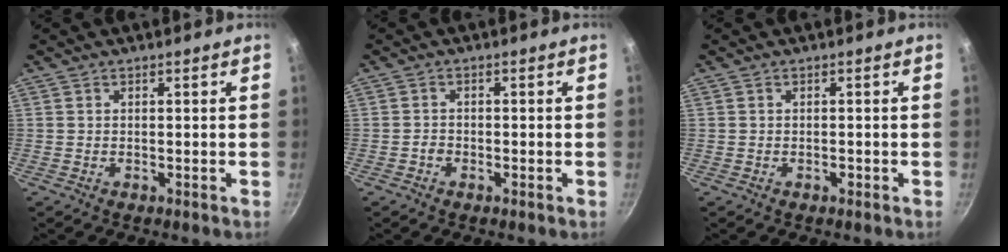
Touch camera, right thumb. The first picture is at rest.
{"total": 1.1, "force": [-0.8, 0.6, 0.4], "torque": [-0.011, 0.004, -0.019]}
{"total": 0.7, "force": [-0.4, 0.4, 0.4], "torque": [-0.004, 0.003, -0.006]}